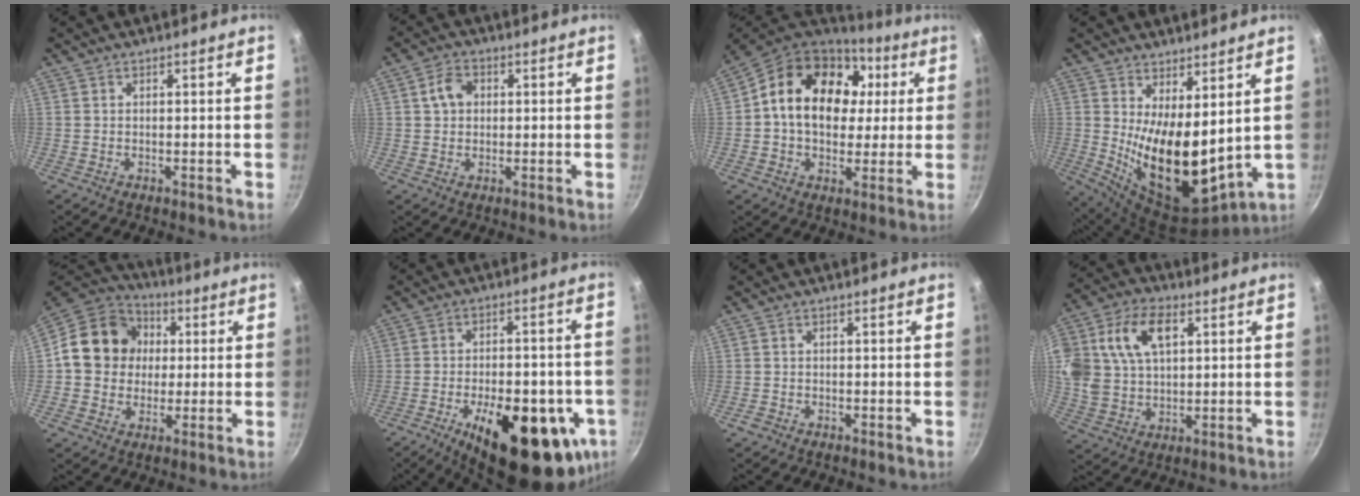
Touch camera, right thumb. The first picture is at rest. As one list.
[{"total": 4.8, "force": [0.9, 3.7, 2.8], "torque": [-0.035, 0.010, 0.010]}, {"total": 21.0, "force": [4.1, 15.3, 13.8], "torque": [-0.211, 0.018, 0.056]}, {"total": 16.4, "force": [3.6, 7.6, 14.1], "torque": [-0.205, -0.059, 0.081]}, {"total": 15.4, "force": [1.8, 13.5, 7.3], "torque": [-0.095, 0.023, 0.015]}, {"total": 24.1, "force": [-9.1, 10.6, 19.6], "torque": [-0.244, 0.016, -0.117]}, {"total": 1.1, "force": [-0.7, 0.9, 0.3], "torque": [-0.006, 0.003, -0.010]}, {"total": 19.2, "force": [6.2, 12.7, 13.0], "torque": [-0.274, 0.013, 0.116]}]